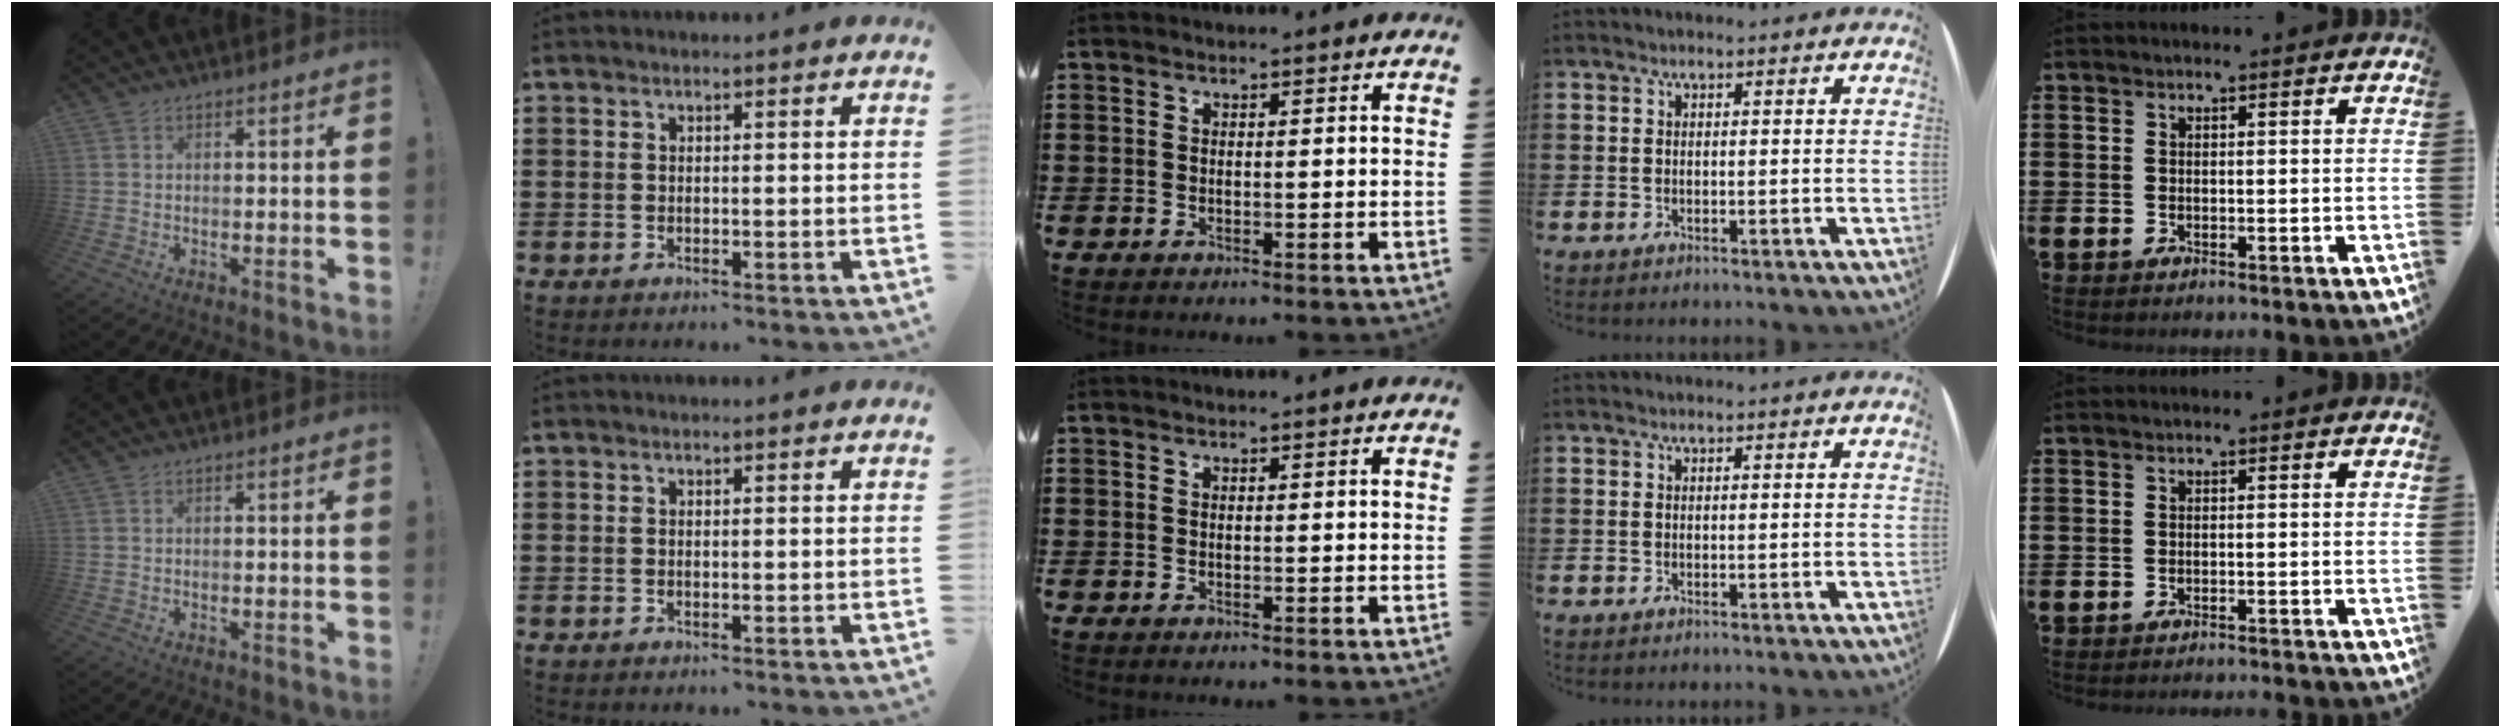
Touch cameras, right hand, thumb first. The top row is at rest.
{"little": {"total": 0.8, "force": [-0.8, -0.2, -0.1], "torque": [0.001, 0.001, -0.017]}}